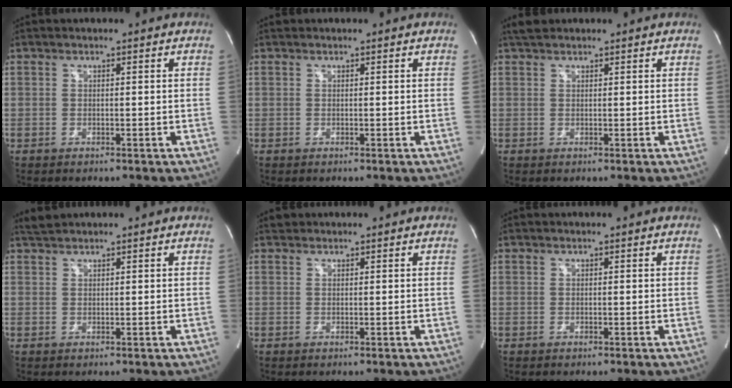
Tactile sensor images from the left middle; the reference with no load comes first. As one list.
[{"total": 0.0}, {"total": 2.0, "force": [1.8, 0.7, 0.6], "torque": [-0.016, 0.015, 0.033]}, {"total": 1.6, "force": [1.5, -0.1, 0.2], "torque": [-0.011, 0.011, 0.037]}, {"total": 0.7, "force": [0.6, 0.3, -0.1], "torque": [-0.005, 0.008, 0.011]}, {"total": 0.0}]